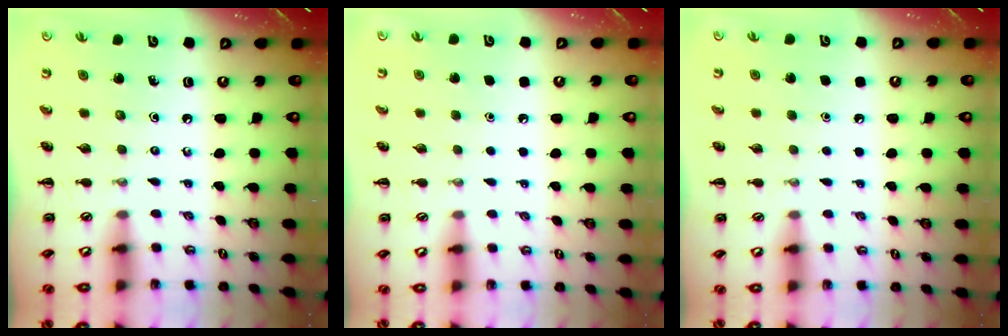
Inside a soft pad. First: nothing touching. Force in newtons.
{"total": 1.7, "press": 1.7, "slide": 0.1}
{"total": 1.8, "press": 1.8, "slide": 0.1}